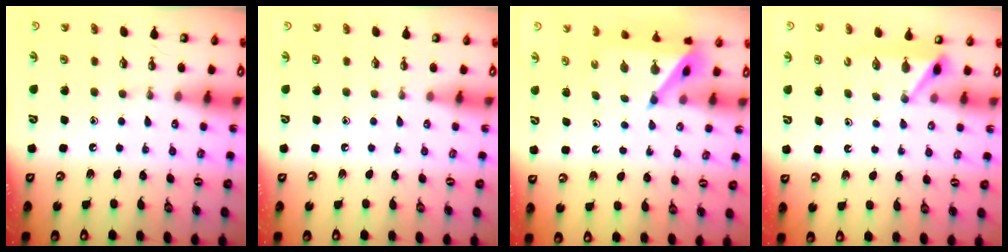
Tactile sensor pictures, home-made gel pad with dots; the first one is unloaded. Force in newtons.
{"total": 0.0}
{"total": 5.1, "press": 5.0, "slide": 0.4}
{"total": 6.5, "press": 6.5, "slide": 0.4}